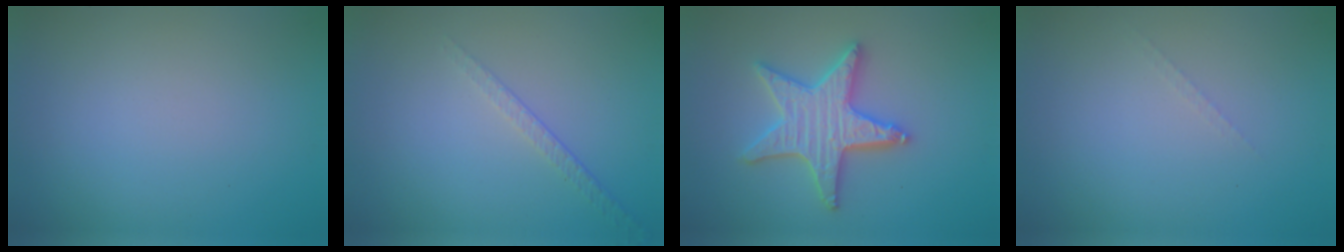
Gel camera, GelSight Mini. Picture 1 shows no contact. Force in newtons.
{"total": 1.4, "press": 0.8, "slide": 1.1}
{"total": 5.1, "press": 5.0, "slide": 0.9}
{"total": 0.6, "press": 0.6, "slide": 0.1}